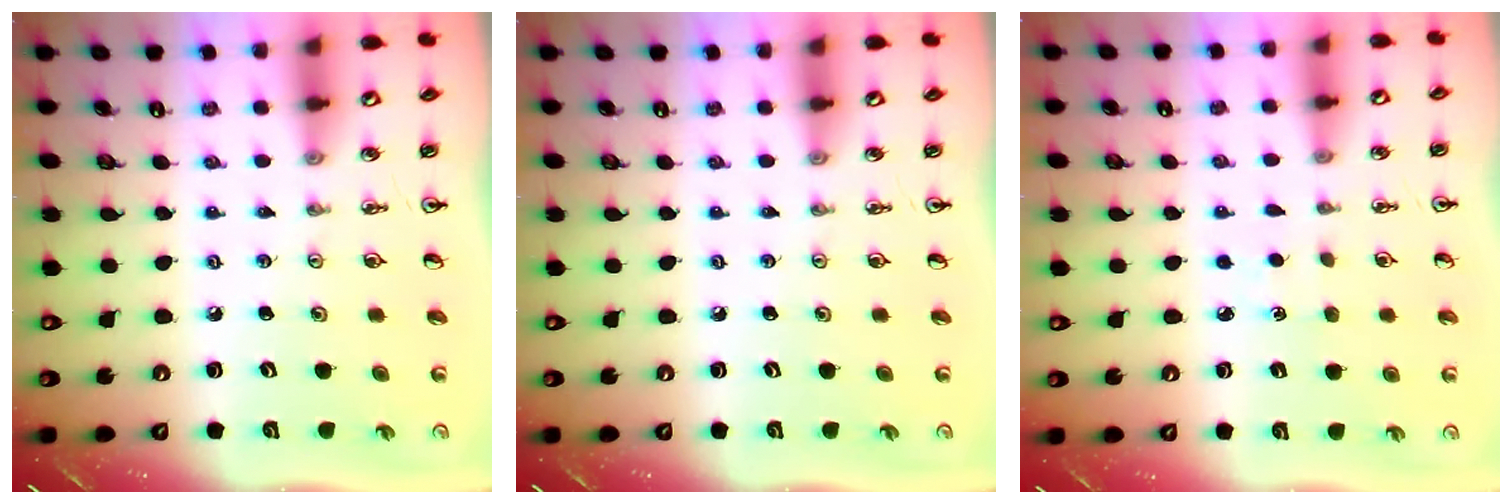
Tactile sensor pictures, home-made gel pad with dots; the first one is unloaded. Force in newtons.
{"total": 0.0}
{"total": 2.4, "press": 2.4, "slide": 0.3}